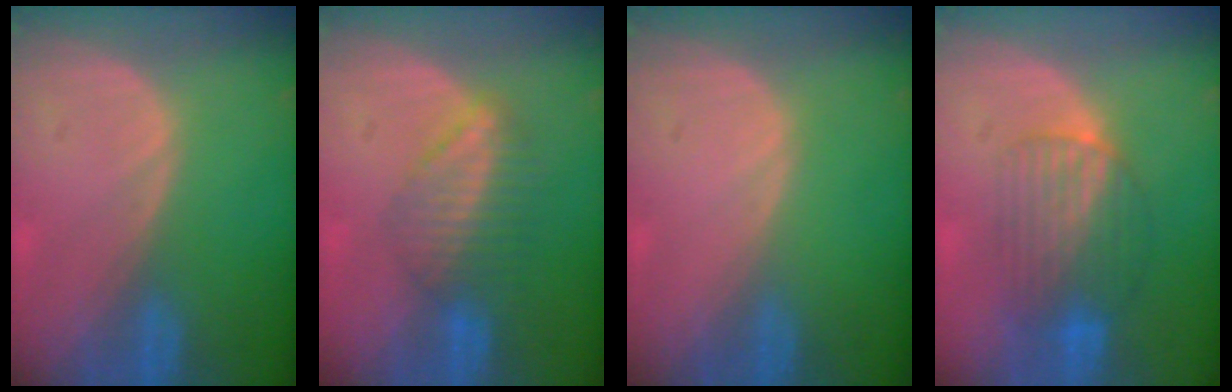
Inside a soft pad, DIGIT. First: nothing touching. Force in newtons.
{"total": 6.6, "press": 5.9, "slide": 3.1}
{"total": 0.0}
{"total": 6.9, "press": 6.8, "slide": 1.3}